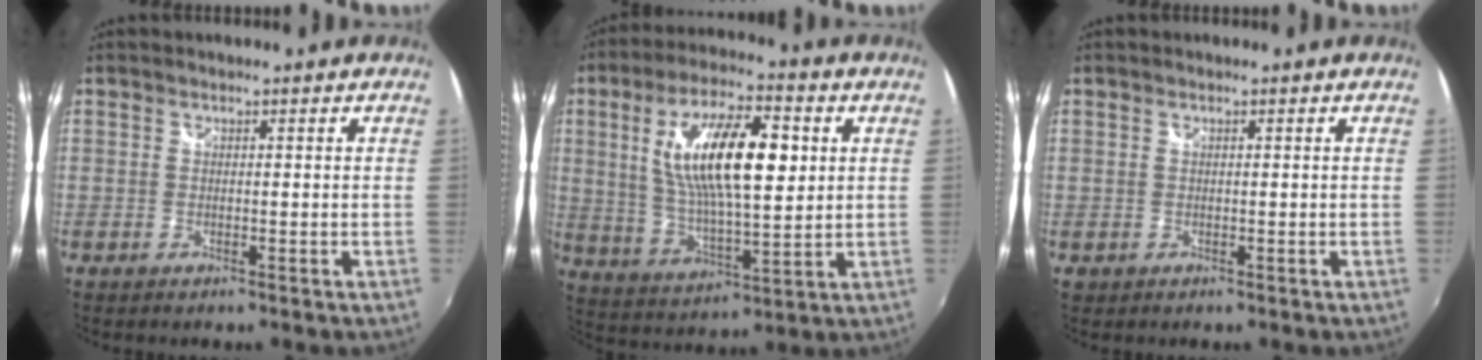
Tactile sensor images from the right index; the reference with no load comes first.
{"total": 18.1, "force": [4.1, 6.2, 16.5], "torque": [-0.301, 0.012, 0.077]}
{"total": 1.0, "force": [-0.1, 1.0, 0.1], "torque": [0.000, 0.000, -0.001]}